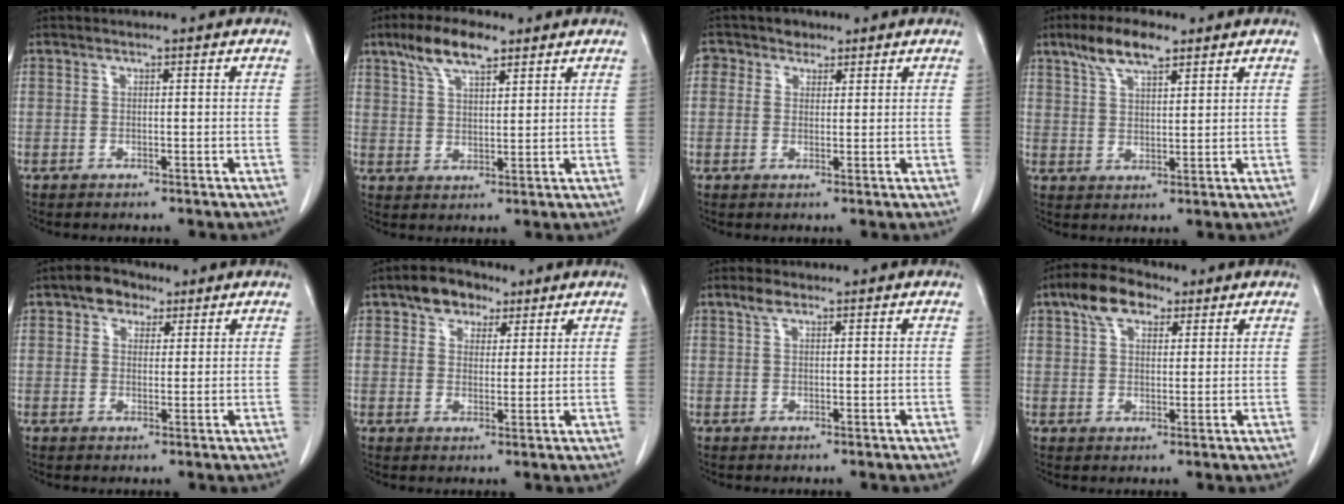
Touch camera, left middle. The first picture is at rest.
{"total": 8.0, "force": [5.4, 2.4, 5.4], "torque": [-0.108, 0.014, 0.101]}
{"total": 3.1, "force": [1.7, 2.6, 0.5], "torque": [-0.009, 0.011, 0.028]}
{"total": 7.4, "force": [5.1, 2.1, 5.0], "torque": [-0.101, 0.013, 0.097]}
{"total": 4.3, "force": [2.5, 2.9, 2.0], "torque": [-0.033, 0.017, 0.042]}
{"total": 5.8, "force": [3.6, 3.8, 2.6], "torque": [-0.040, 0.019, 0.062]}
{"total": 1.9, "force": [1.3, 0.7, 1.2], "torque": [-0.027, 0.009, 0.026]}
{"total": 7.3, "force": [4.2, 3.8, 4.6], "torque": [-0.088, 0.027, 0.077]}